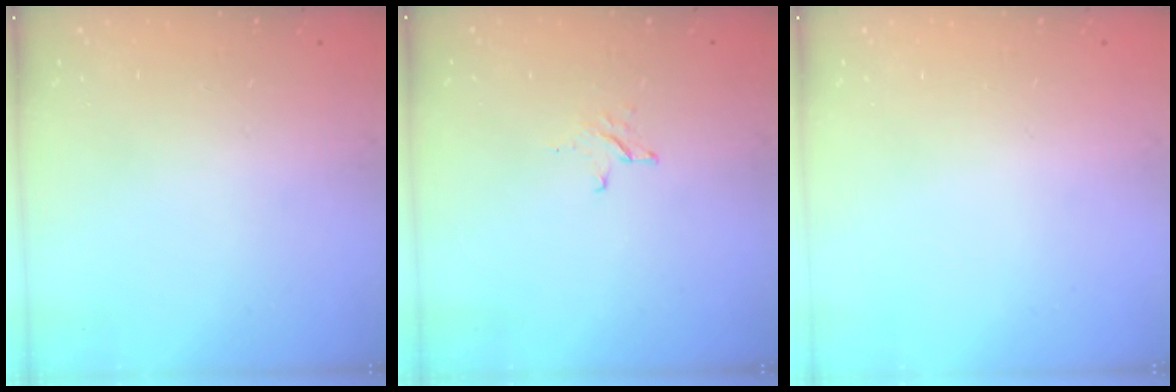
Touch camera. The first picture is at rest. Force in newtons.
{"total": 2.6, "press": 2.6, "slide": 0.3}
{"total": 0.0}